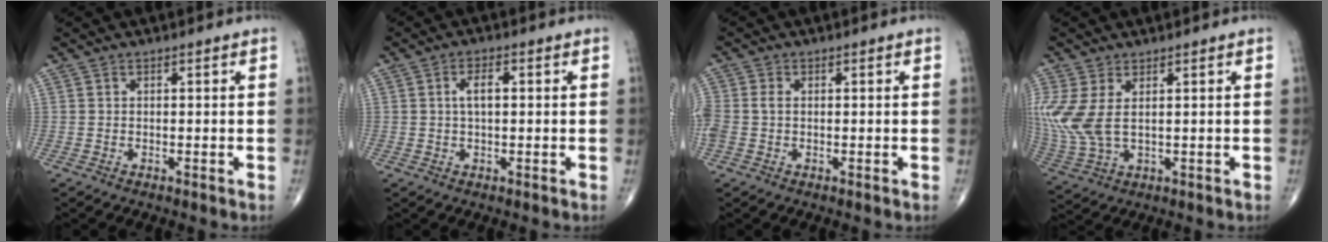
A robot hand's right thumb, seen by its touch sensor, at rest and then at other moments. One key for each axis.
{"total": 3.2, "fx": 0.4, "fy": 1.4, "fz": 2.9, "tx": -0.054, "ty": 0.005, "tz": 0.006}
{"total": 3.4, "fx": -0.2, "fy": 2.4, "fz": 2.5, "tx": -0.075, "ty": 0.006, "tz": -0.005}
{"total": 10.2, "fx": 1.9, "fy": 5.4, "fz": 8.4, "tx": -0.223, "ty": -0.002, "tz": 0.053}